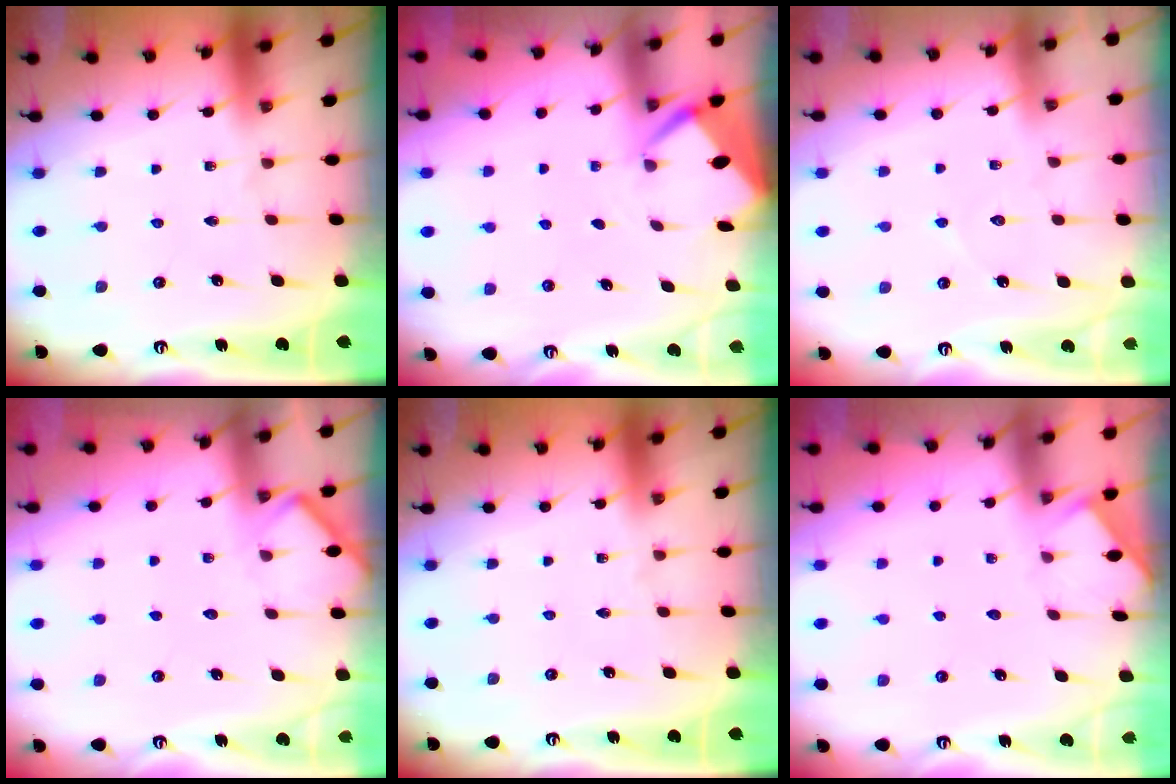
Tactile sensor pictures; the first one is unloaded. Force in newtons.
{"total": 2.6, "press": 2.6, "slide": 0.0}
{"total": 4.2, "press": 4.2, "slide": 0.4}
{"total": 5.2, "press": 5.2, "slide": 0.6}
{"total": 0.0}
{"total": 1.2, "press": 1.2, "slide": 0.2}